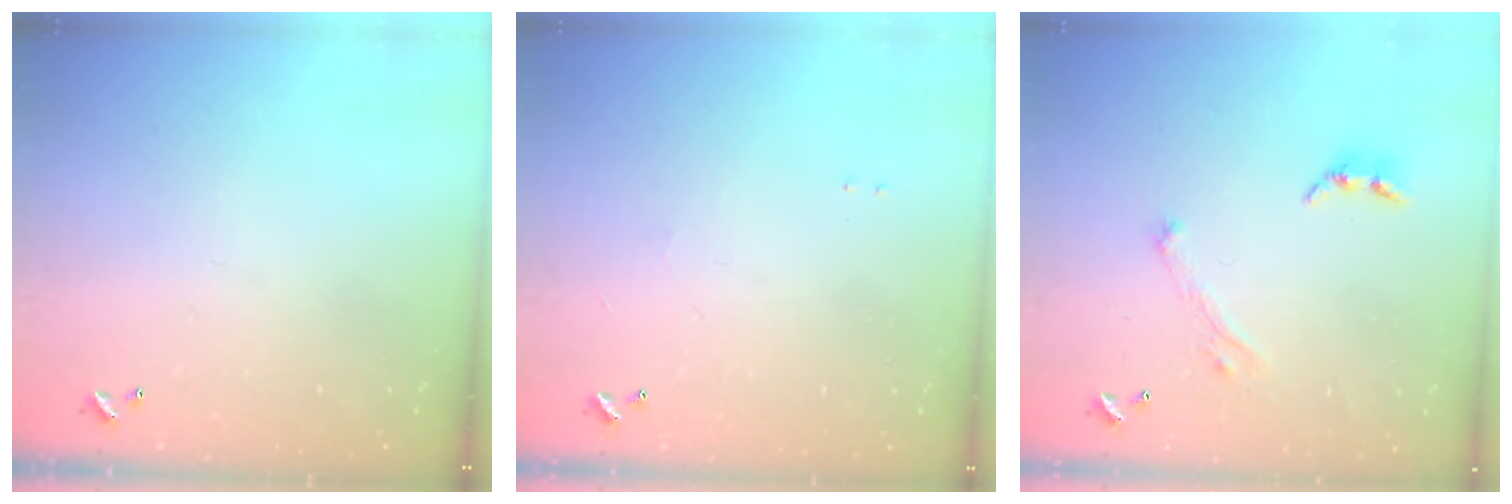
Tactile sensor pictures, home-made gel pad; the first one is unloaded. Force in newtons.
{"total": 0.9, "press": 0.8, "slide": 0.5}
{"total": 2.9, "press": 2.8, "slide": 0.8}